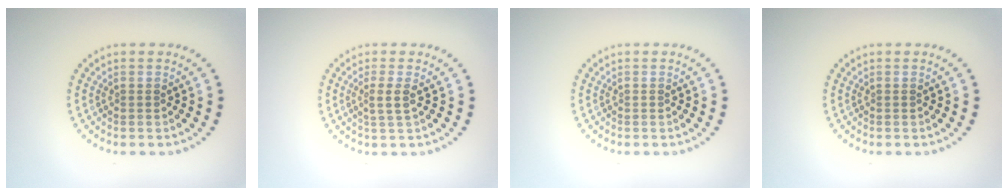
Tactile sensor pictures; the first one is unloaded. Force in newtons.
{"total": 1.6, "press": 1.2, "slide": 1.0}
{"total": 0.0}
{"total": 0.0}